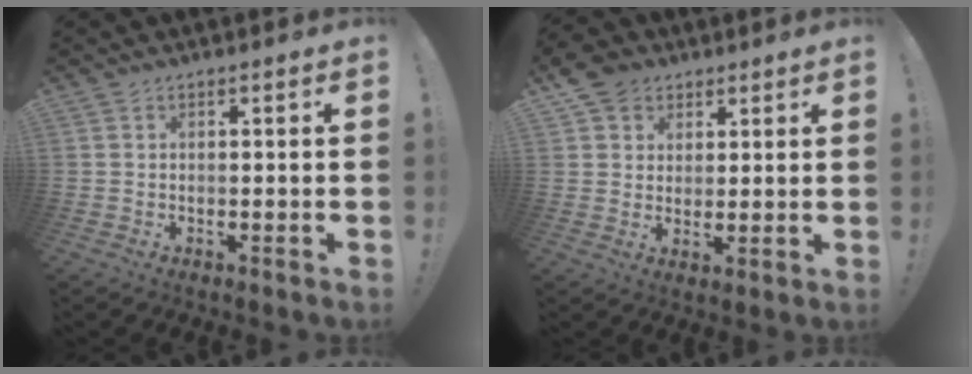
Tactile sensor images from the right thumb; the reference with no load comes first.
{"total": 8.2, "force": [4.7, 6.5, 2.1], "torque": [-0.033, -0.025, 0.094]}